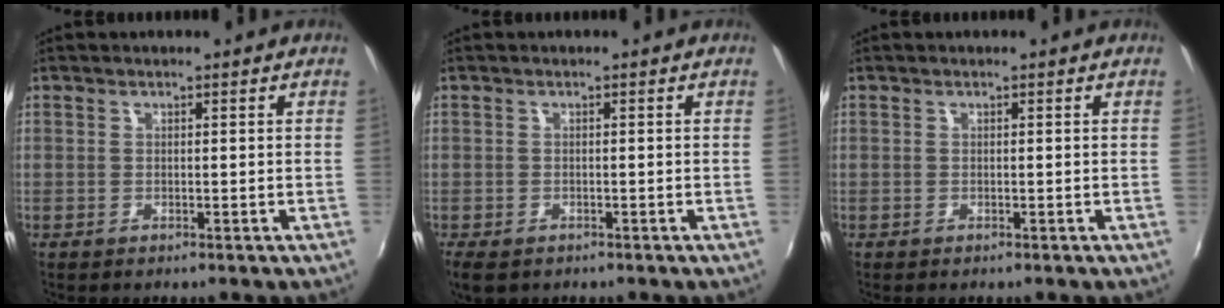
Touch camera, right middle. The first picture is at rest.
{"total": 4.4, "force": [-2.8, 2.4, 2.4], "torque": [-0.055, -0.020, -0.046]}
{"total": 0.0}